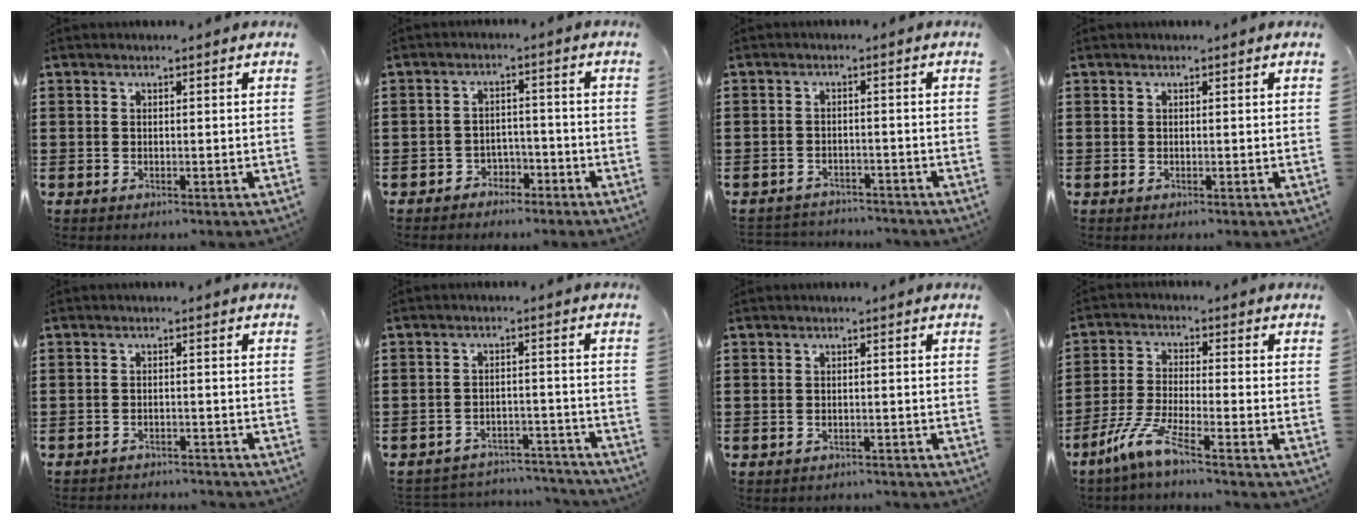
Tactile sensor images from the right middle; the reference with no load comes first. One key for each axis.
{"total": 2.9, "fx": -2.6, "fy": 1.2, "fz": 0.0, "tx": -0.011, "ty": 0.003, "tz": -0.058}
{"total": 2.7, "fx": -2.6, "fy": 0.5, "fz": -0.4, "tx": -0.001, "ty": 0.001, "tz": -0.060}
{"total": 0.0}
{"total": 1.9, "fx": -1.9, "fy": 0.1, "fz": 0.0, "tx": -0.006, "ty": 0.001, "tz": -0.041}
{"total": 4.3, "fx": -4.2, "fy": 0.7, "fz": 0.1, "tx": -0.012, "ty": 0.004, "tz": -0.092}
{"total": 1.0, "fx": -1.0, "fy": 0.3, "fz": -0.2, "tx": 0.001, "ty": 0.004, "tz": -0.023}
{"total": 6.8, "fx": -4.7, "fy": 0.4, "fz": 4.9, "tx": -0.120, "ty": -0.017, "tz": -0.096}